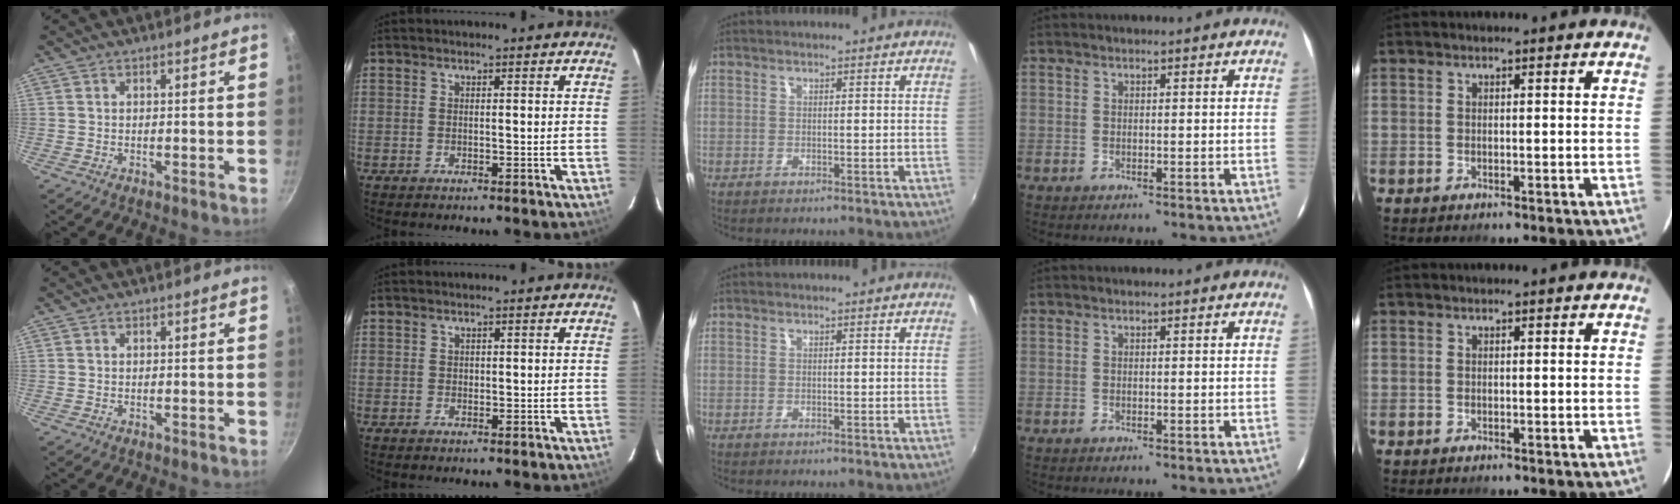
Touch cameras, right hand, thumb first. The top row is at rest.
{"index": {"total": 0.7, "force": [0.2, 0.6, 0.1], "torque": [0.003, 0.003, 0.003]}}